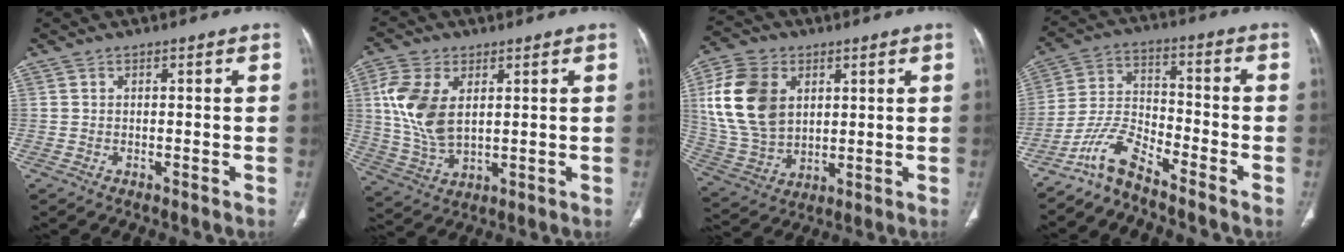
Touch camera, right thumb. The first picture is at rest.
{"total": 12.0, "force": [2.9, 7.1, 9.3], "torque": [-0.193, -0.007, 0.061]}
{"total": 16.7, "force": [4.3, 11.7, 11.1], "torque": [-0.204, -0.008, 0.090]}
{"total": 7.7, "force": [-6.8, 1.3, 3.4], "torque": [-0.075, 0.058, -0.143]}